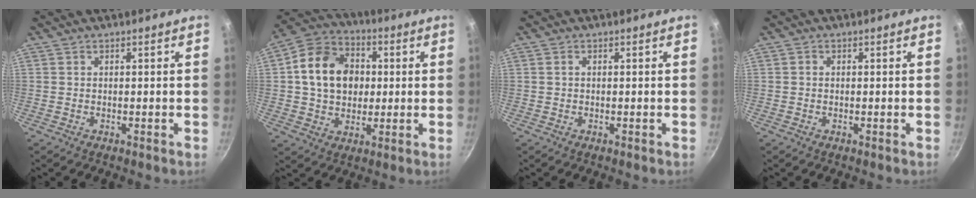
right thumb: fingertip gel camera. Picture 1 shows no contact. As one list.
[{"total": 14.8, "force": [1.8, 11.7, 9.0], "torque": [-0.128, 0.018, 0.019]}, {"total": 0.6, "force": [0.1, 0.4, 0.4], "torque": [-0.006, 0.004, 0.001]}, {"total": 0.6, "force": [0.0, 0.5, 0.3], "torque": [-0.003, 0.004, 0.000]}]